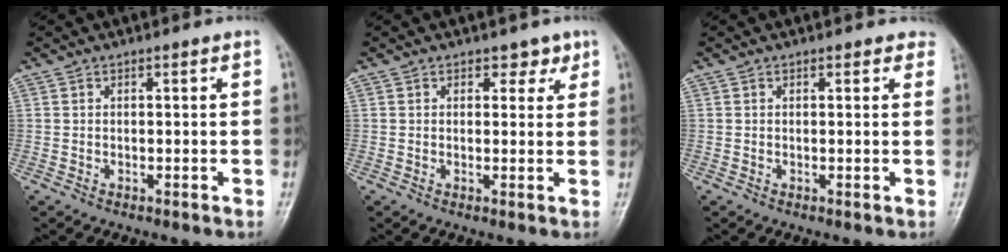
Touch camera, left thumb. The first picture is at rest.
{"total": 2.6, "force": [1.6, 1.8, 0.9], "torque": [0.011, -0.007, 0.017]}
{"total": 2.2, "force": [1.7, 1.2, 0.6], "torque": [0.018, -0.003, 0.006]}